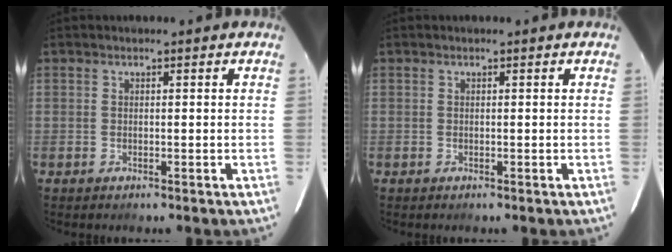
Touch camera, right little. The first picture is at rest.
{"total": 0.0}